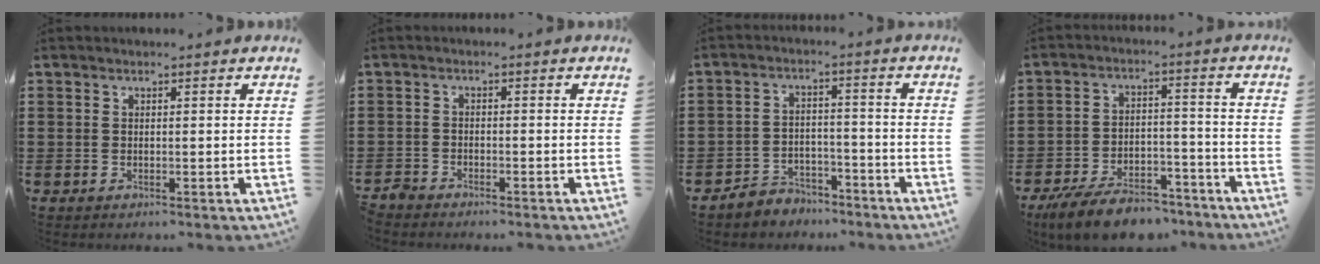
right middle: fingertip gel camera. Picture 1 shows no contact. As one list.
[{"total": 2.1, "force": [-2.1, 0.2, 0.0], "torque": [-0.019, -0.003, -0.050]}, {"total": 4.3, "force": [-4.1, 1.2, -0.2], "torque": [-0.005, 0.006, -0.086]}, {"total": 9.1, "force": [-7.9, 2.5, 3.6], "torque": [-0.062, 0.023, -0.148]}]